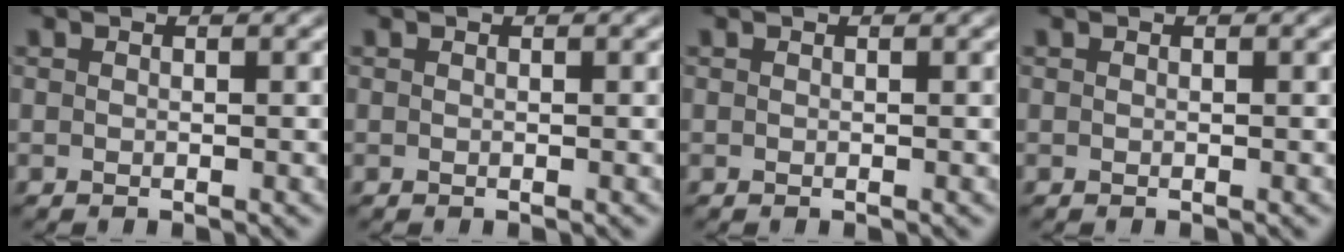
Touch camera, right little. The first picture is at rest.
{"total": 0.0}
{"total": 0.0}
{"total": 0.0}